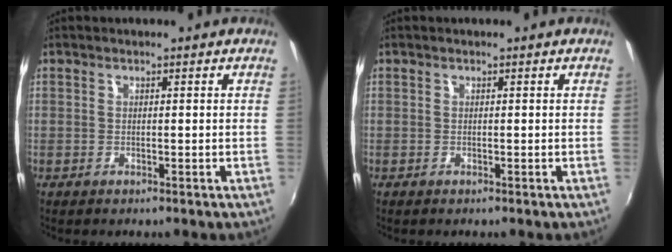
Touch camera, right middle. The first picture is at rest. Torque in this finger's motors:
{"motor_torque": [0.04, -0.02, 0.01, 0.00]}